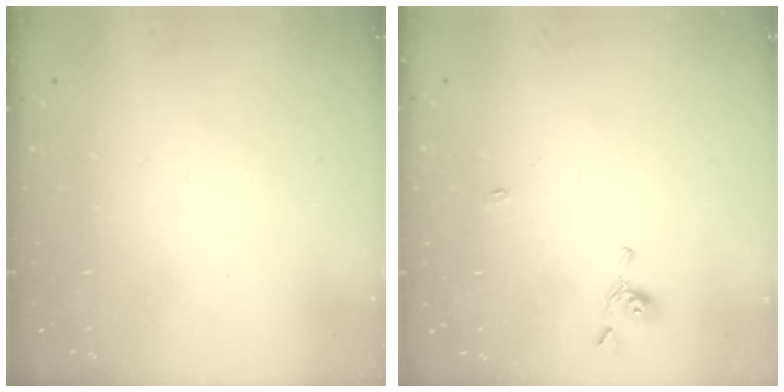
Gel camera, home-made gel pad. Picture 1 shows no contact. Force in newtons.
{"total": 1.3, "press": 1.2, "slide": 0.4}